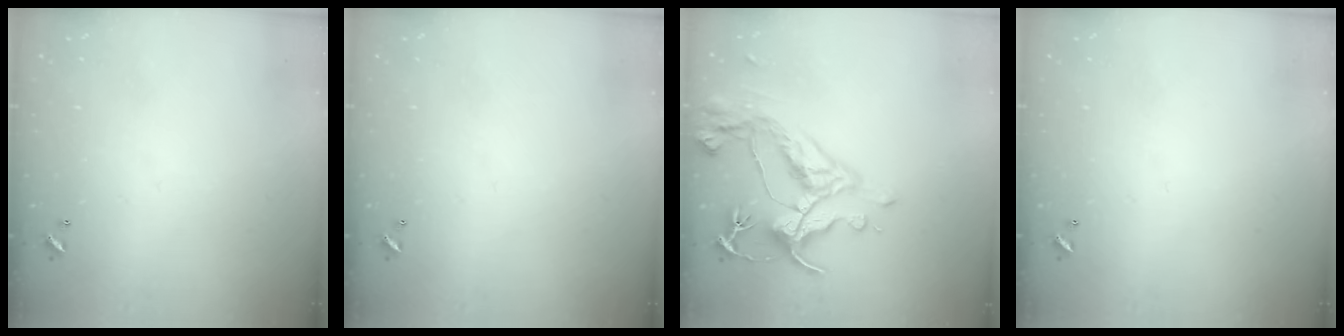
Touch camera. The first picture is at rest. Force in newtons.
{"total": 0.0}
{"total": 9.1, "press": 9.0, "slide": 1.6}
{"total": 0.0}